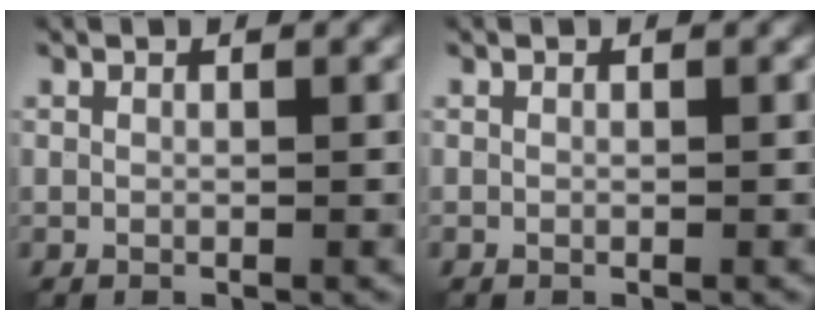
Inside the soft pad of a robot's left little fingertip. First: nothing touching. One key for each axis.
{"total": 0.0}